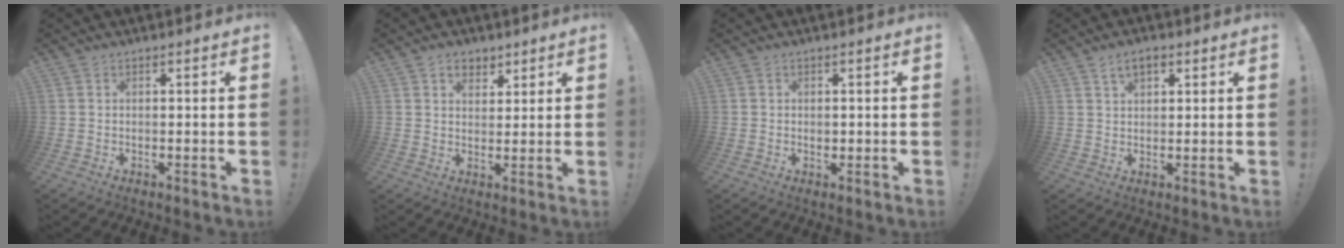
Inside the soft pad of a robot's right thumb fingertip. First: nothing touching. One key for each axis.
{"total": 5.0, "fx": 3.1, "fy": 3.7, "fz": 1.4, "tx": -0.010, "ty": -0.016, "tz": 0.057}
{"total": 0.9, "fx": 0.0, "fy": 0.7, "fz": 0.5, "tx": -0.003, "ty": 0.000, "tz": -0.002}
{"total": 4.4, "fx": 2.2, "fy": 2.5, "fz": 2.8, "tx": -0.039, "ty": -0.002, "tz": 0.037}